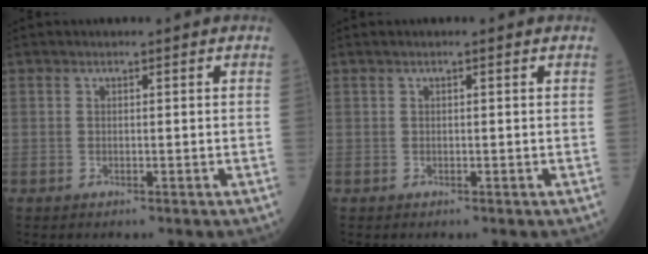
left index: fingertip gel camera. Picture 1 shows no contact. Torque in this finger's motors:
{"motor_torque": [0.03, 0.03, 0.00, 0.00]}